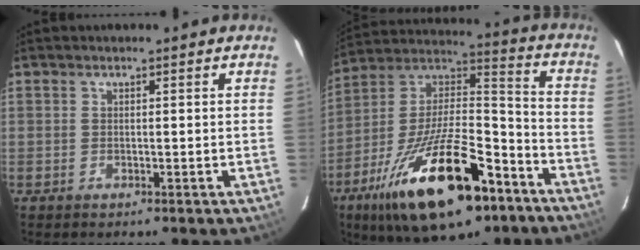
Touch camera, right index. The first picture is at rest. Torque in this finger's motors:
{"motor_torque": [2.14, 0.00, 1.05, 0.21]}